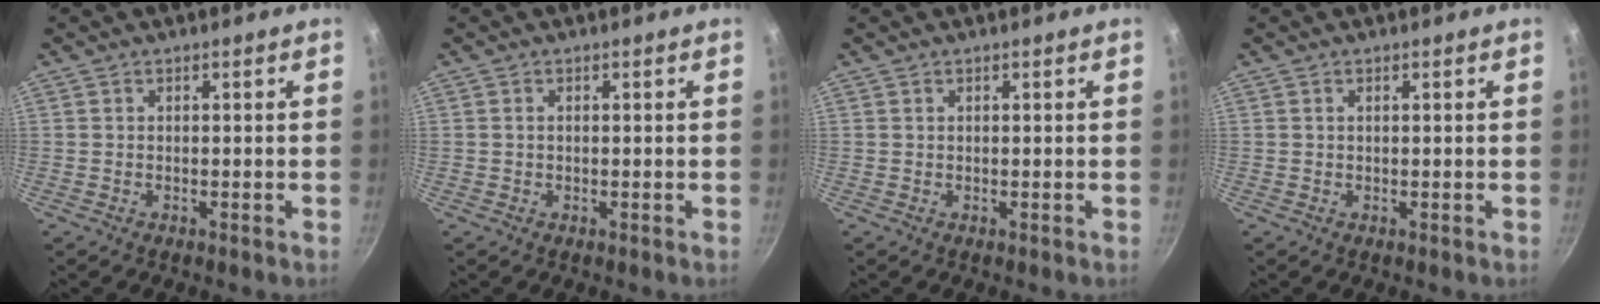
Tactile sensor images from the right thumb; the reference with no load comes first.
{"total": 0.5, "force": [0.0, 0.4, 0.3], "torque": [-0.007, 0.001, 0.000]}
{"total": 0.0}
{"total": 0.0}